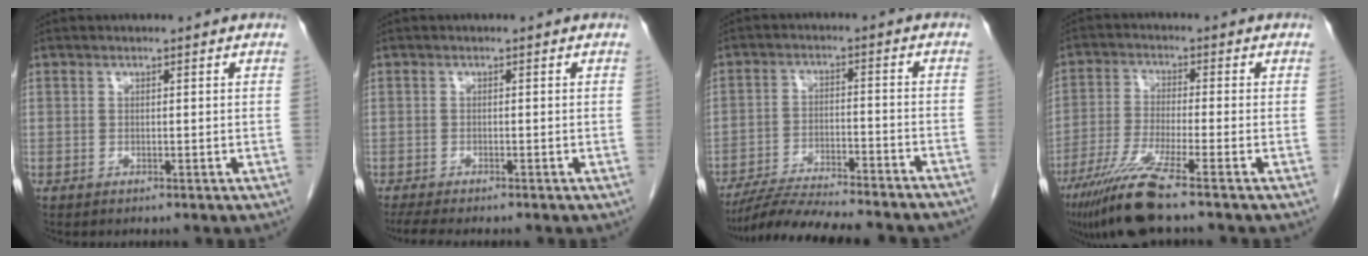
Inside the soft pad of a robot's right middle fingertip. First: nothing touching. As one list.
[{"total": 4.6, "force": [-3.9, 0.5, 2.5], "torque": [-0.042, -0.014, -0.059]}, {"total": 19.0, "force": [-17.1, 1.3, 8.0], "torque": [-0.121, -0.022, -0.252]}, {"total": 9.0, "force": [-6.3, -0.9, 6.4], "torque": [-0.132, -0.031, -0.120]}]